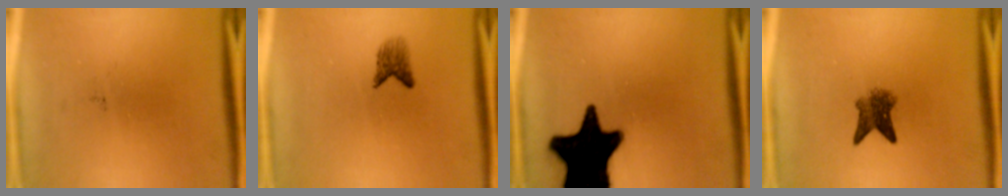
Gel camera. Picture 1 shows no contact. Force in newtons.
{"total": 2.3}
{"total": 19.1}
{"total": 3.9}